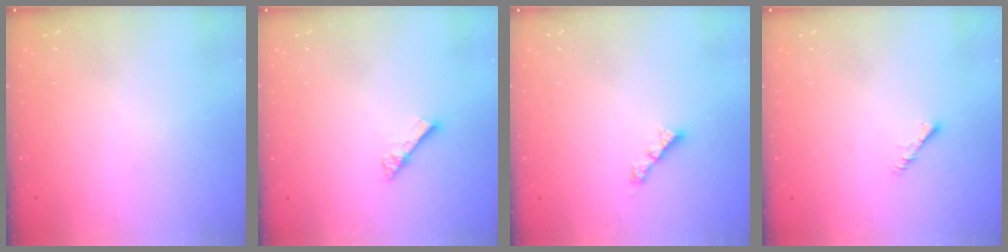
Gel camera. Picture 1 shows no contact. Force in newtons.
{"total": 2.8, "press": 2.8, "slide": 0.3}
{"total": 2.6, "press": 2.6, "slide": 0.1}
{"total": 1.9, "press": 1.9, "slide": 0.4}